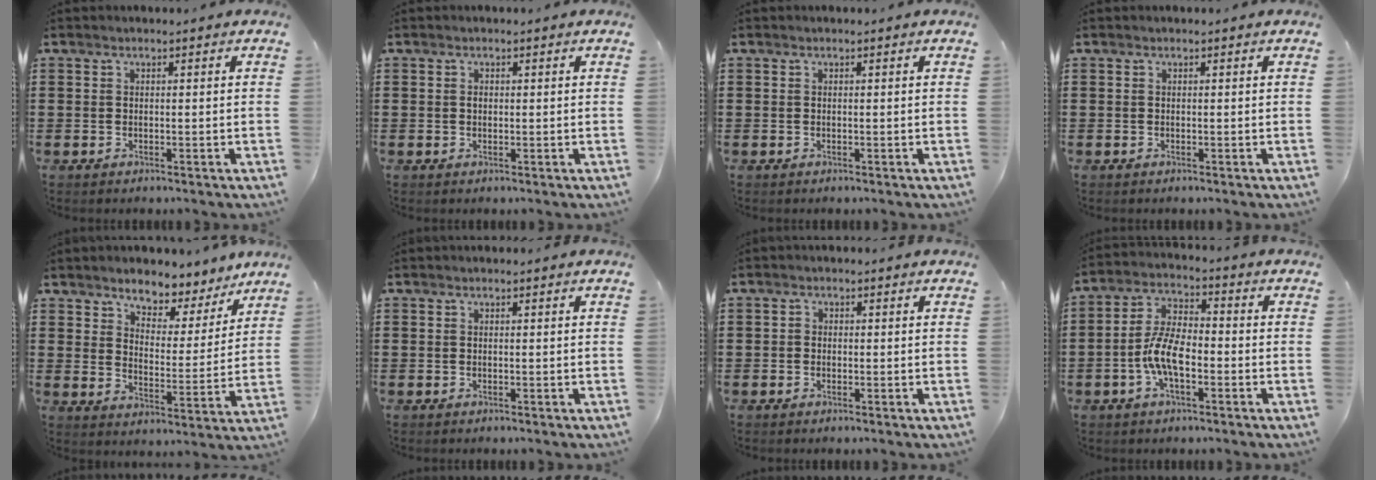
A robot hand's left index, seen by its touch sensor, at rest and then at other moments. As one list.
[{"total": 0.8, "force": [0.2, 0.6, 0.5], "torque": [-0.013, 0.002, 0.004]}, {"total": 0.0}, {"total": 0.0}, {"total": 5.2, "force": [4.9, 1.5, 1.0], "torque": [-0.032, -0.036, 0.078]}, {"total": 0.0}, {"total": 1.0, "force": [-0.3, 0.8, 0.4], "torque": [-0.010, 0.002, -0.008]}, {"total": 7.5, "force": [-2.3, 3.3, 6.4], "torque": [-0.148, 0.000, -0.051]}]